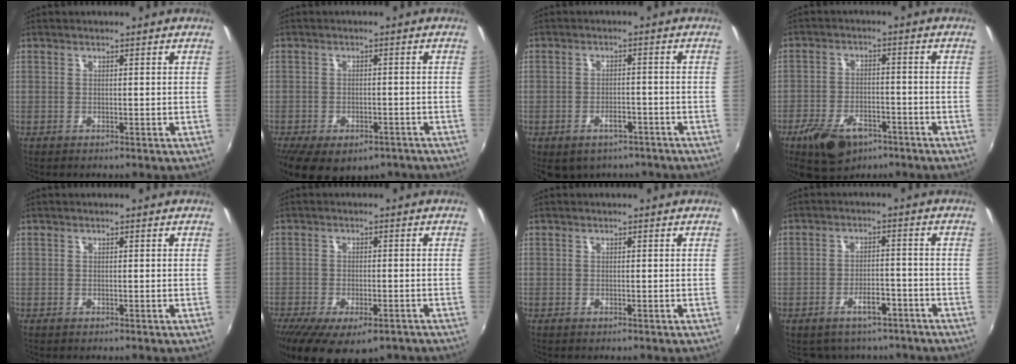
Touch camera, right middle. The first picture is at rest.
{"total": 13.9, "force": [-9.0, 7.0, 7.9], "torque": [-0.168, -0.033, -0.122]}
{"total": 7.1, "force": [-4.7, 4.2, 3.2], "torque": [-0.068, 0.000, -0.053]}
{"total": 11.7, "force": [-7.2, 6.2, 6.7], "torque": [-0.152, -0.016, -0.122]}
{"total": 0.0}
{"total": 14.4, "force": [-9.5, 5.9, 9.1], "torque": [-0.191, -0.049, -0.138]}
{"total": 0.0}
{"total": 6.9, "force": [-5.2, 3.4, 2.9], "torque": [-0.058, 0.015, -0.062]}